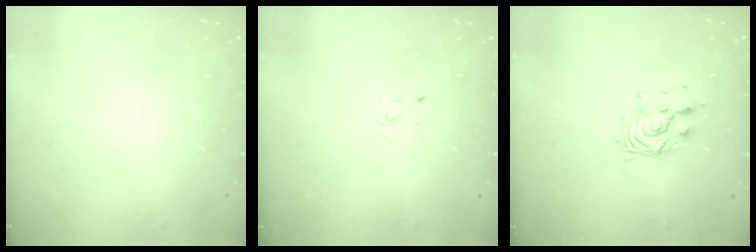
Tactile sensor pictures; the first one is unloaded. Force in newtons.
{"total": 2.0, "press": 2.0, "slide": 0.1}
{"total": 9.5, "press": 9.5, "slide": 0.7}